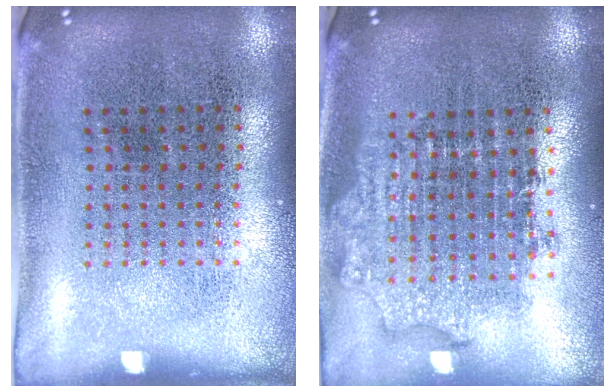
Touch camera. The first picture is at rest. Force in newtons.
{"total": 1.8, "press": 1.4, "slide": 1.1}